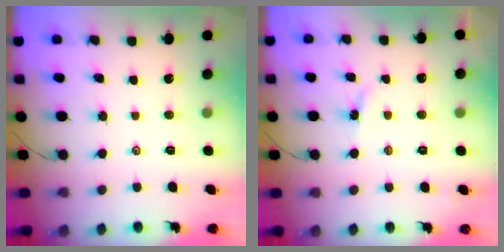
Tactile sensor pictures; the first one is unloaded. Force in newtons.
{"total": 3.0, "press": 2.9, "slide": 0.5}